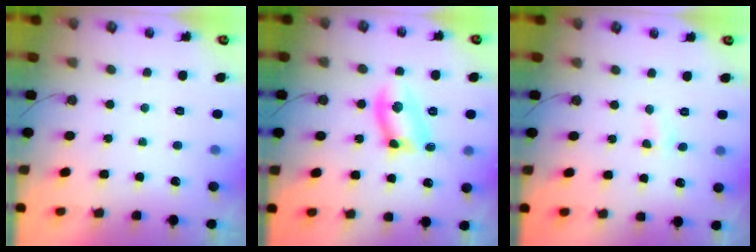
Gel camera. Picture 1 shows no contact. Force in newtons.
{"total": 8.0, "press": 8.0, "slide": 0.8}
{"total": 2.5, "press": 2.1, "slide": 1.4}